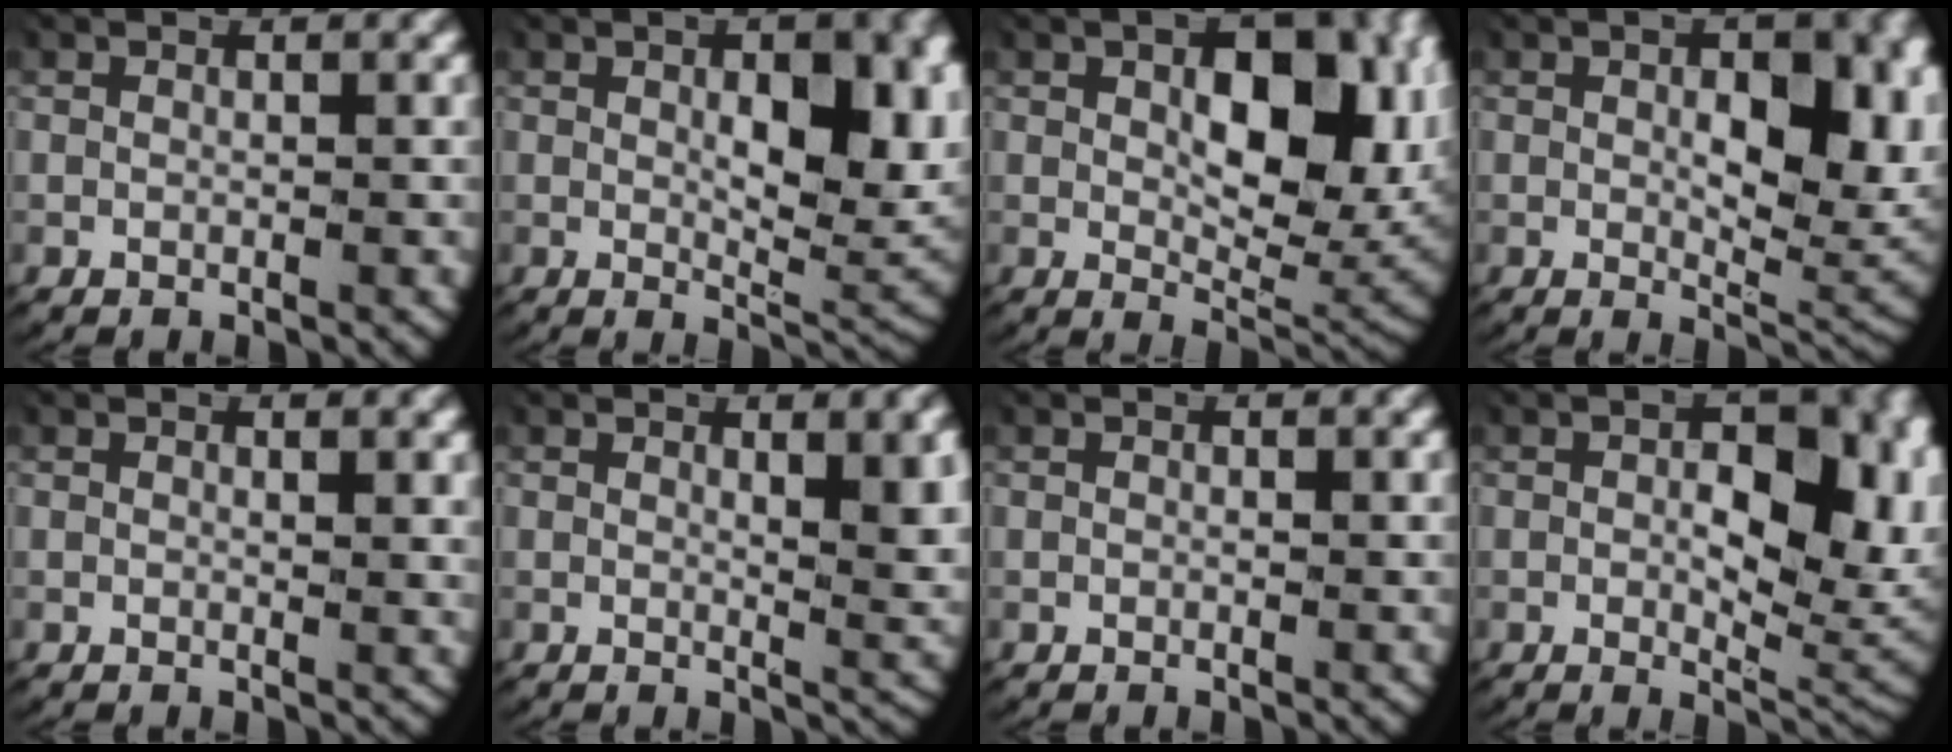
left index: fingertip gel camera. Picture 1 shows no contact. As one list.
[{"total": 6.2, "force": [1.3, 2.6, 5.5], "torque": [-0.088, -0.017, 0.024]}, {"total": 9.0, "force": [2.1, 4.9, 7.3], "torque": [-0.118, -0.024, 0.038]}, {"total": 6.9, "force": [1.2, 3.3, 5.9], "torque": [-0.087, -0.020, 0.022]}, {"total": 0.8, "force": [0.5, -0.1, 0.6], "torque": [-0.012, -0.008, 0.010]}, {"total": 3.3, "force": [1.2, 0.6, 3.0], "torque": [-0.041, -0.013, 0.022]}, {"total": 0.0}, {"total": 9.0, "force": [1.1, 5.0, 7.4], "torque": [-0.090, -0.009, 0.011]}]